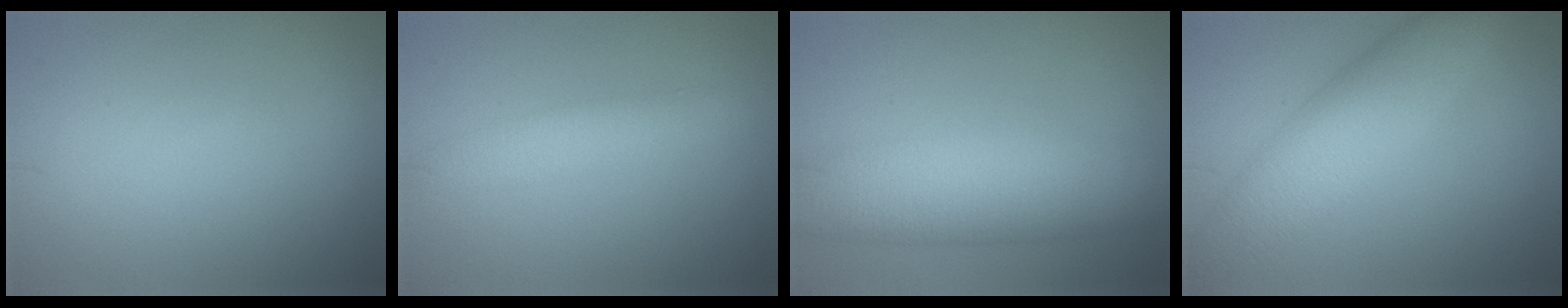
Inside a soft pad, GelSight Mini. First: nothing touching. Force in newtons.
{"total": 2.5, "press": 2.5, "slide": 0.1}
{"total": 8.8, "press": 8.7, "slide": 0.7}
{"total": 5.8, "press": 5.8, "slide": 0.1}